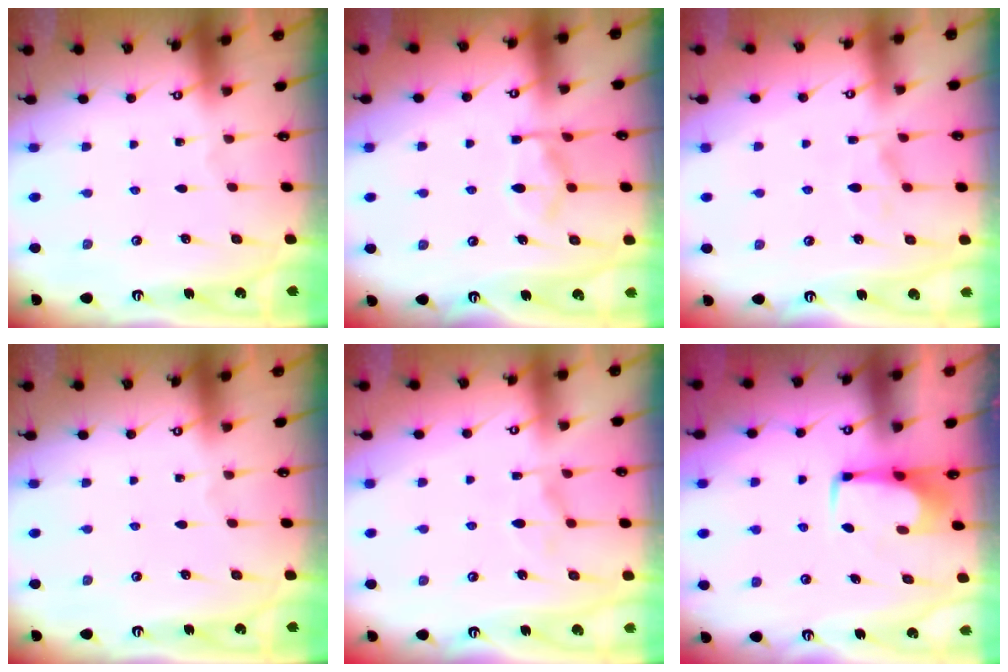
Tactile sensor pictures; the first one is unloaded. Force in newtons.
{"total": 10.4, "press": 10.3, "slide": 1.0}
{"total": 1.2, "press": 0.8, "slide": 0.9}
{"total": 0.0}
{"total": 5.4, "press": 5.3, "slide": 1.2}
{"total": 1.8, "press": 1.7, "slide": 0.6}